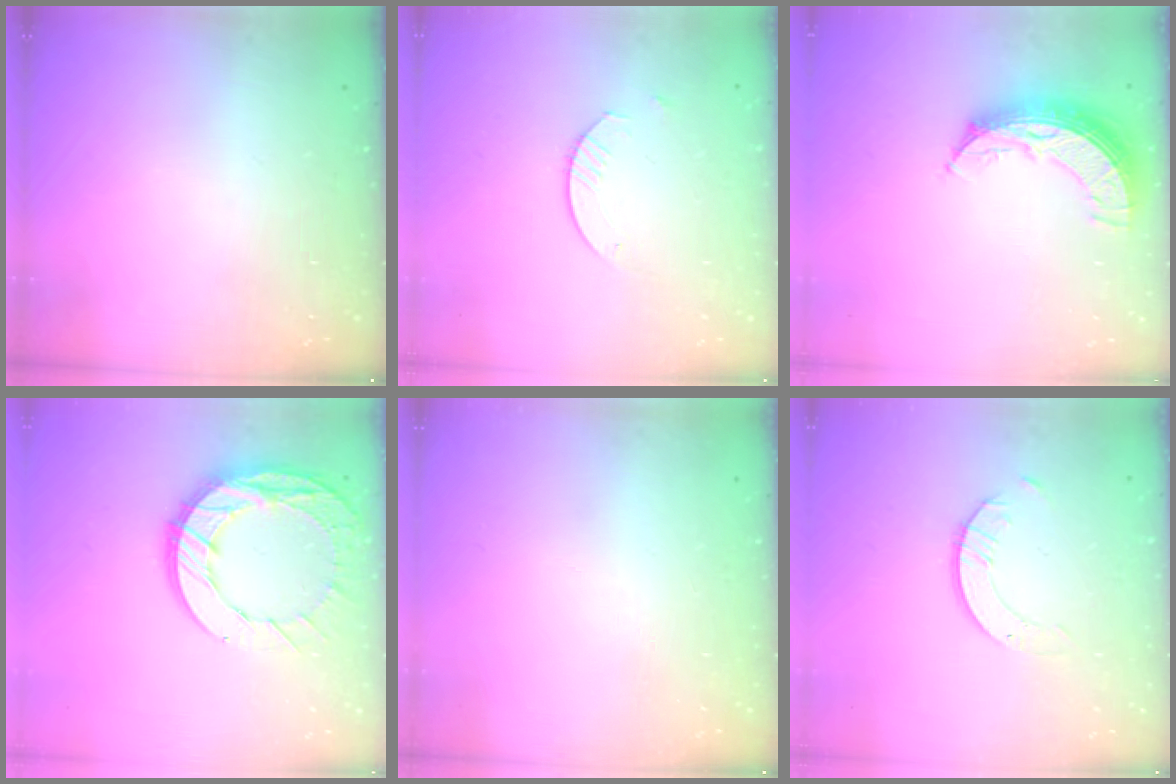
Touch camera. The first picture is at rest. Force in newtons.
{"total": 4.5, "press": 4.5, "slide": 0.5}
{"total": 10.6, "press": 10.6, "slide": 1.0}
{"total": 16.4, "press": 16.4, "slide": 1.3}
{"total": 0.0}
{"total": 2.0, "press": 2.0, "slide": 0.2}